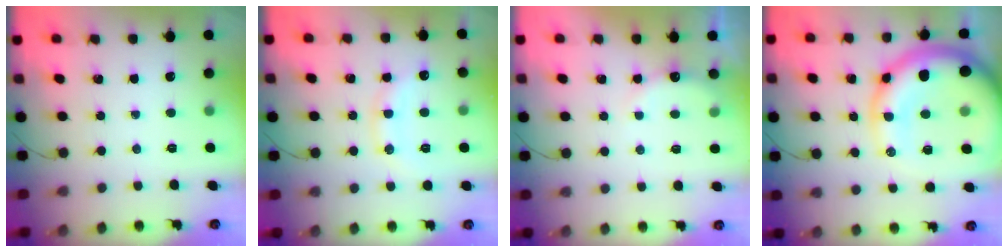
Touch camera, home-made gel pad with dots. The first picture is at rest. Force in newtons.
{"total": 11.5, "press": 11.5, "slide": 0.7}
{"total": 8.3, "press": 8.2, "slide": 1.4}
{"total": 22.8, "press": 22.4, "slide": 4.5}